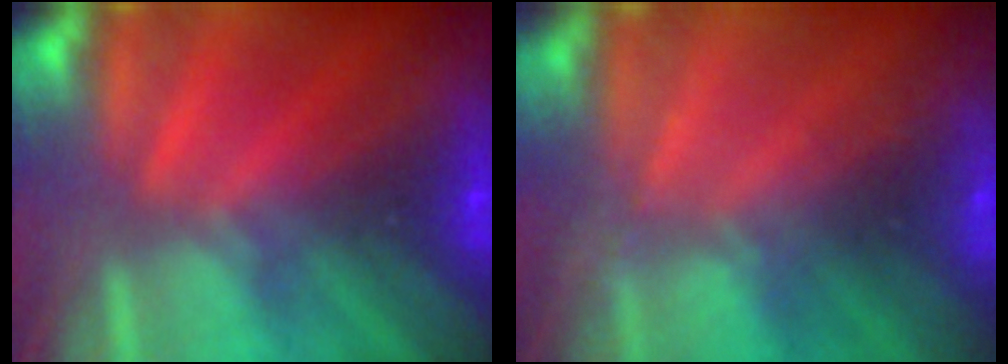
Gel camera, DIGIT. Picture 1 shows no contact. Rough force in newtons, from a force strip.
{"total": 2.1}